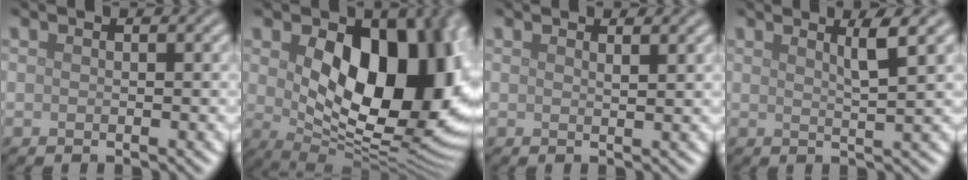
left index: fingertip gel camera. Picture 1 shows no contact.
{"total": 14.7, "force": [2.5, 8.2, 11.9], "torque": [-0.143, -0.012, 0.049]}
{"total": 1.1, "force": [0.9, 0.3, 0.6], "torque": [-0.002, 0.002, 0.012]}
{"total": 2.9, "force": [1.6, 0.4, 2.4], "torque": [-0.030, 0.006, 0.024]}